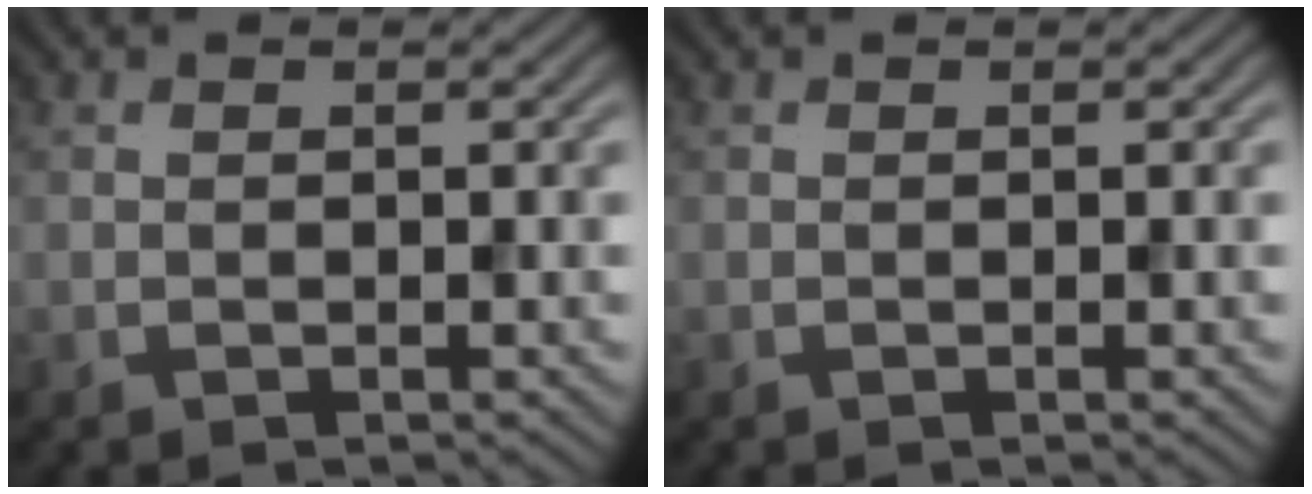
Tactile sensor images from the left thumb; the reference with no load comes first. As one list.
[{"total": 0.0}]